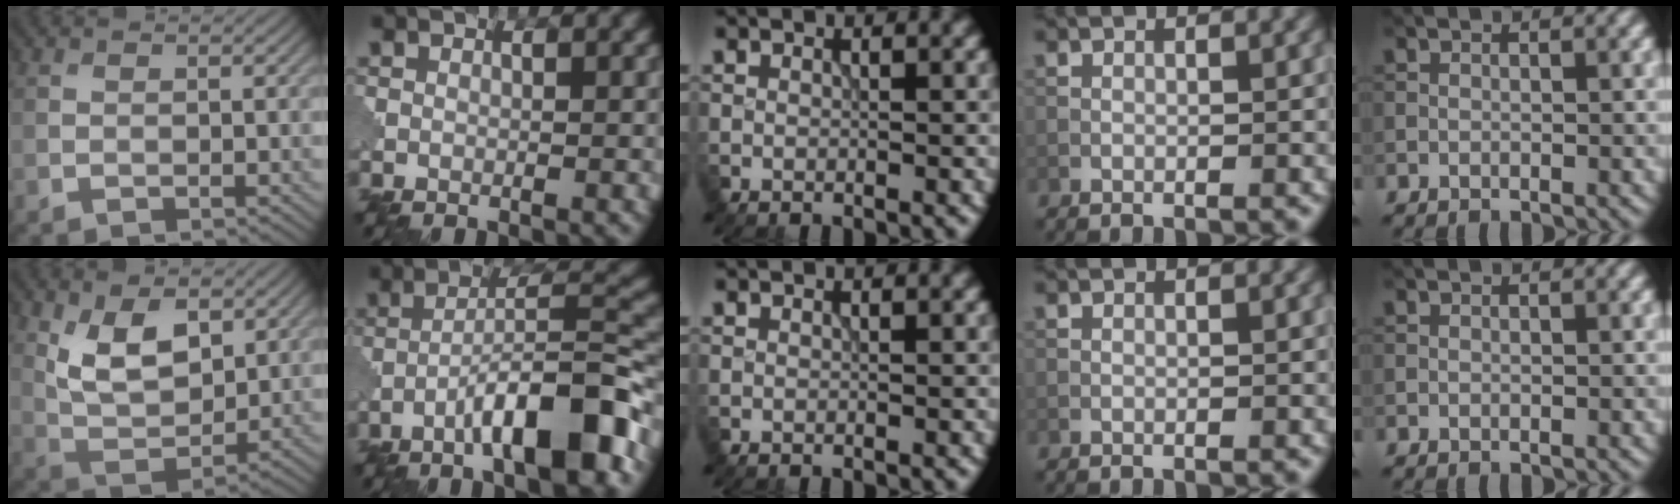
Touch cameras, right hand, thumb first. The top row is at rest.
{"thumb": {"total": 8.4, "force": [3.3, 4.6, 6.2], "torque": [-0.124, -0.011, 0.064]}, "index": {"total": 9.4, "force": [-5.2, 1.6, 7.7], "torque": [-0.115, 0.024, -0.085]}}